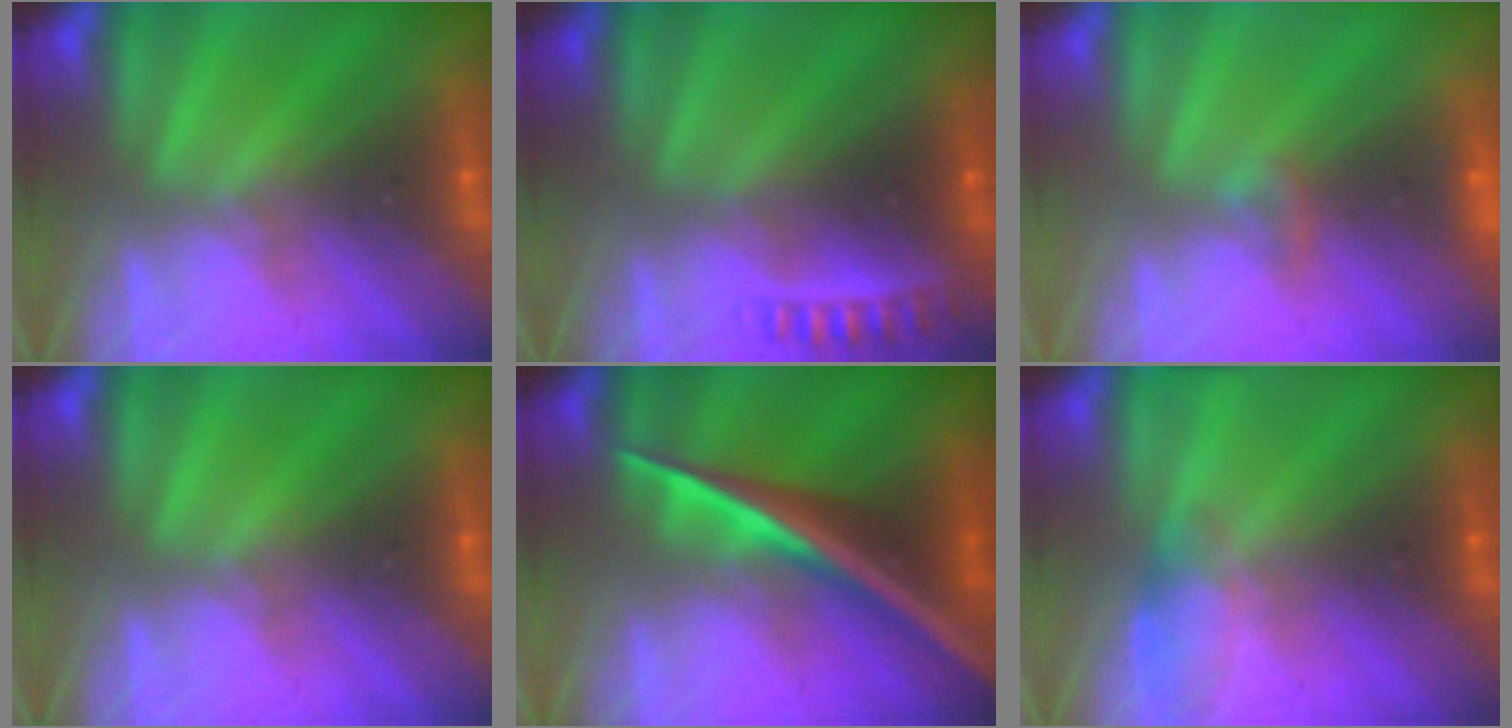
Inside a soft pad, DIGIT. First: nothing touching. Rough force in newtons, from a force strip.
{"total": 2.4}
{"total": 1.4}
{"total": 0.0}
{"total": 2.5}
{"total": 4.8}